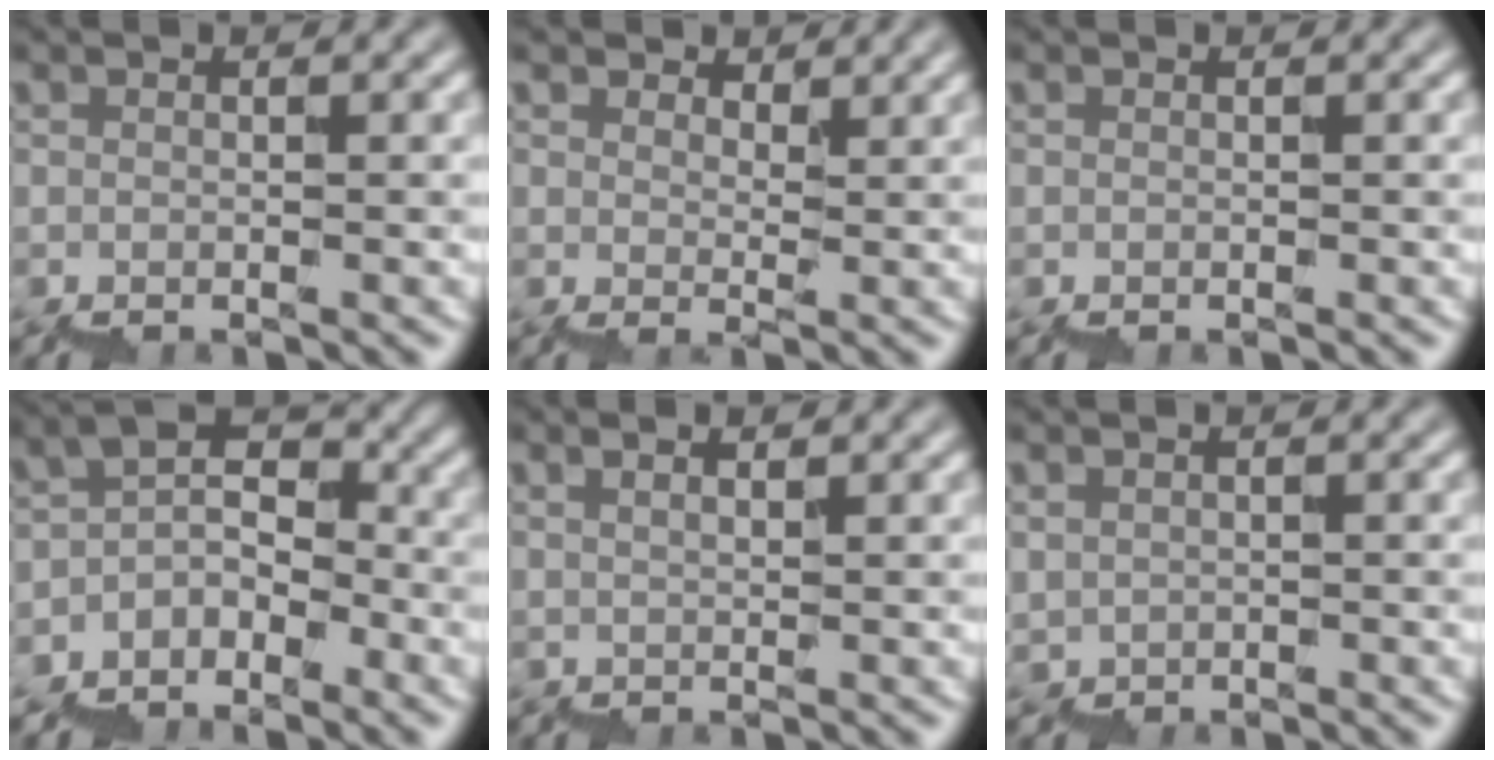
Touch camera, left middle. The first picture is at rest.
{"total": 2.4, "force": [1.9, 1.0, 0.9], "torque": [-0.018, 0.013, 0.030]}
{"total": 0.0}
{"total": 2.5, "force": [-1.3, 1.8, 1.0], "torque": [-0.014, 0.014, -0.030]}
{"total": 1.8, "force": [1.6, 0.1, 0.7], "torque": [0.005, 0.004, 0.031]}
{"total": 1.4, "force": [0.1, -0.2, -1.4], "torque": [0.019, 0.002, 0.011]}